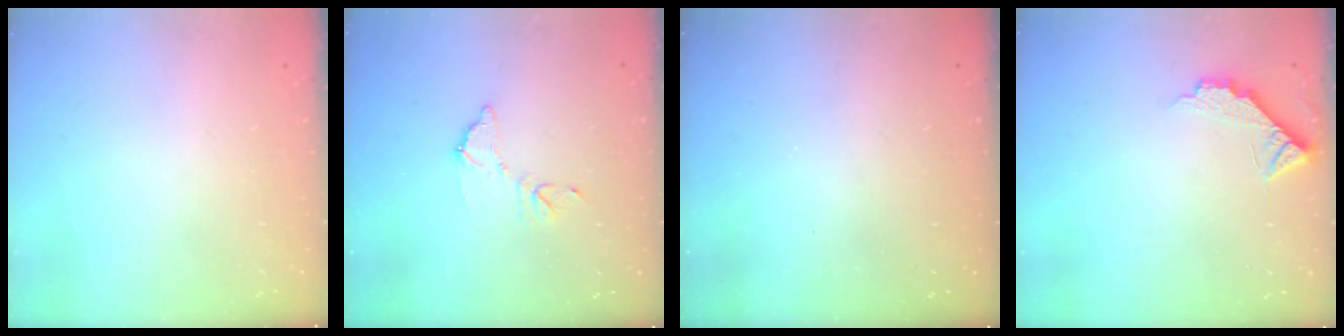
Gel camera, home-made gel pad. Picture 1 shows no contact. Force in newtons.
{"total": 9.5, "press": 9.5, "slide": 0.4}
{"total": 3.0, "press": 3.0, "slide": 0.1}
{"total": 7.4, "press": 7.4, "slide": 0.7}